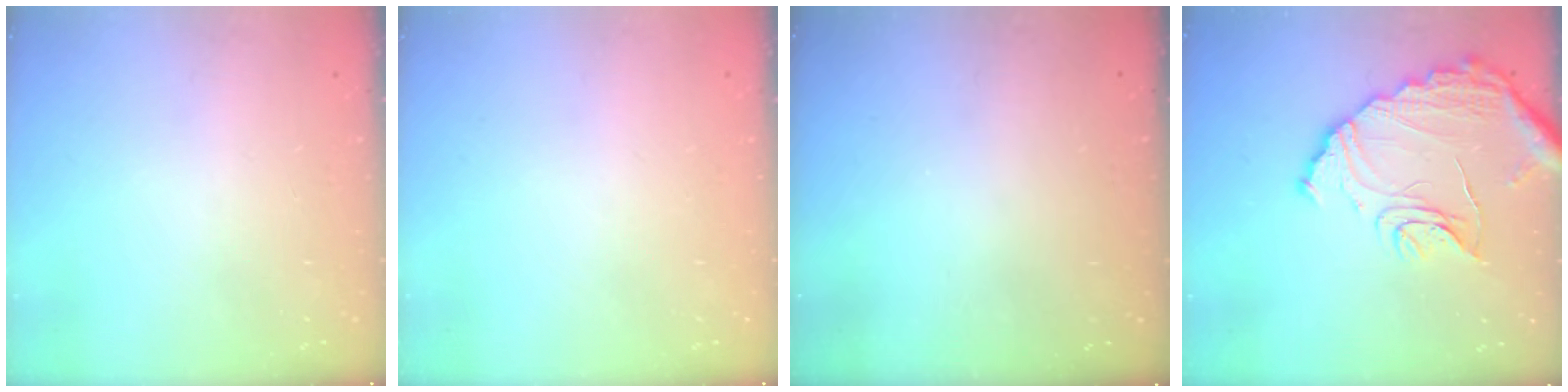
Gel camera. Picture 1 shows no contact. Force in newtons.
{"total": 0.0}
{"total": 3.1, "press": 3.1, "slide": 0.3}
{"total": 15.0, "press": 15.0, "slide": 0.5}